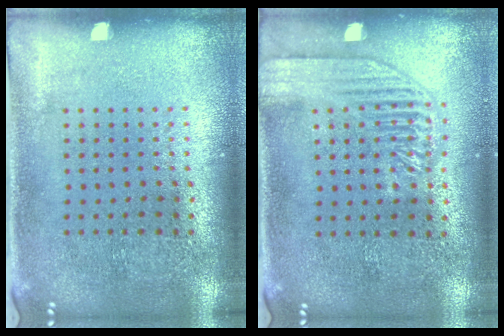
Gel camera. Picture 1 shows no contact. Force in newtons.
{"total": 1.8, "press": 1.8, "slide": 0.4}